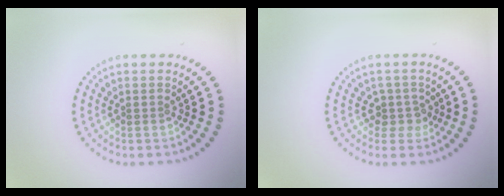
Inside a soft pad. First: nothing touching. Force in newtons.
{"total": 2.0, "press": 1.6, "slide": 1.2}